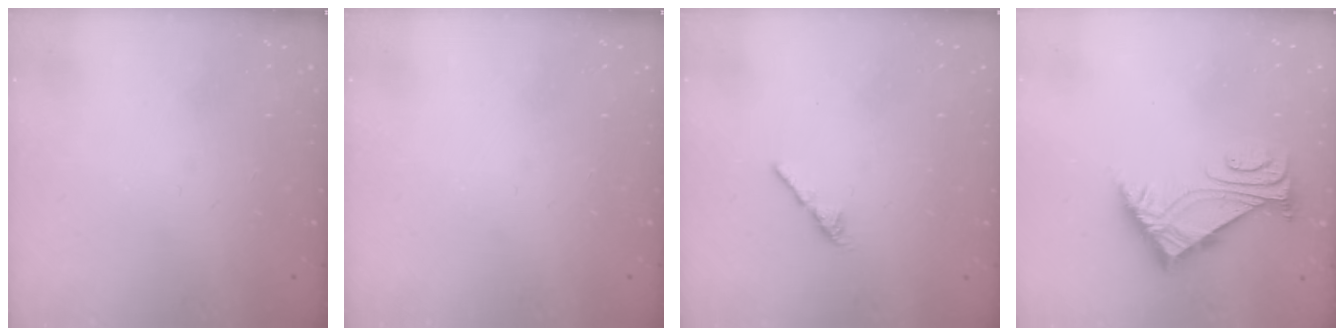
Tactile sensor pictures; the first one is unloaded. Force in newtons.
{"total": 0.0}
{"total": 2.4, "press": 2.3, "slide": 0.8}
{"total": 5.5, "press": 5.3, "slide": 1.1}